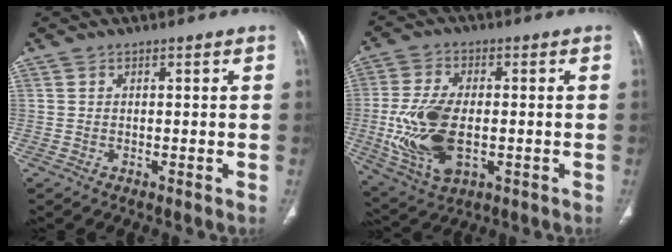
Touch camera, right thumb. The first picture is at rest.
{"total": 14.6, "force": [-2.0, 7.9, 12.1], "torque": [-0.249, -0.005, -0.025]}